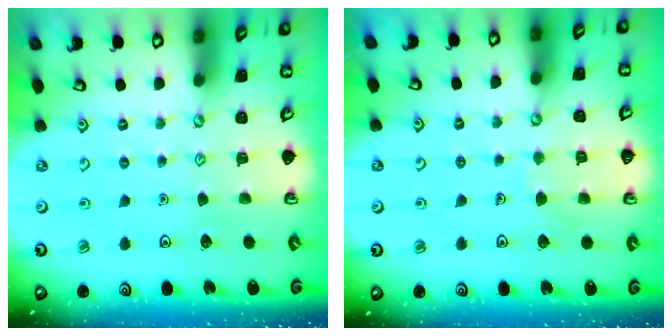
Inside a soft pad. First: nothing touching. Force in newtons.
{"total": 3.9, "press": 3.9, "slide": 0.2}